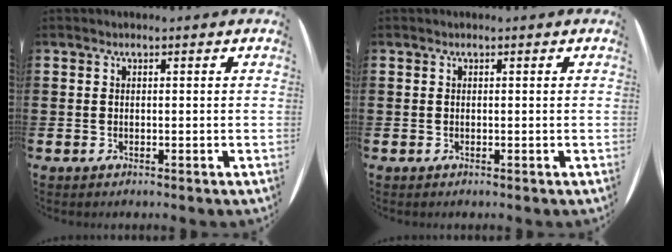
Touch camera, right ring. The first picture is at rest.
{"total": 0.0}